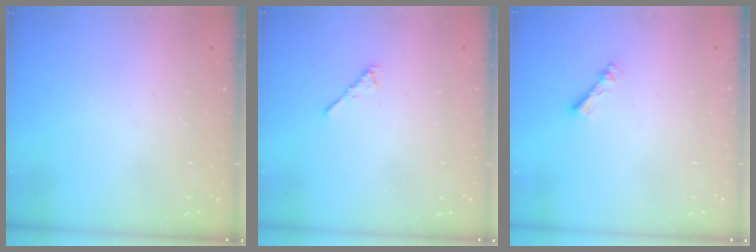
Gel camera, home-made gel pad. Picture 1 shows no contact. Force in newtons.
{"total": 2.9, "press": 2.8, "slide": 0.7}
{"total": 2.4, "press": 2.4, "slide": 0.4}